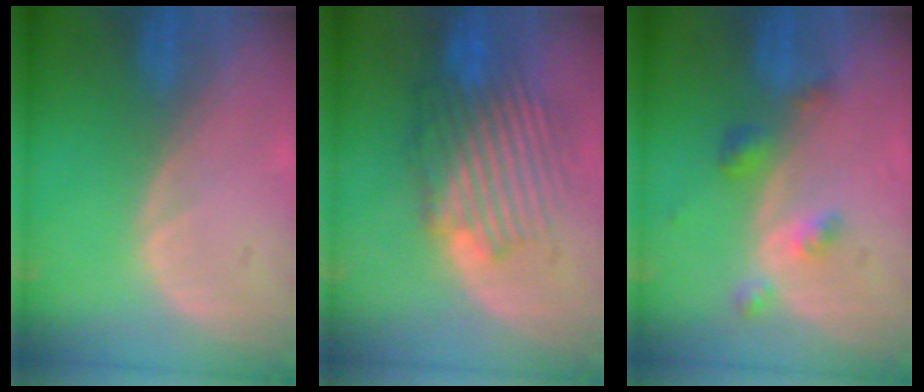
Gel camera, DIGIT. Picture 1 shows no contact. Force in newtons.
{"total": 8.9, "press": 8.8, "slide": 1.5}
{"total": 4.2, "press": 3.8, "slide": 1.8}